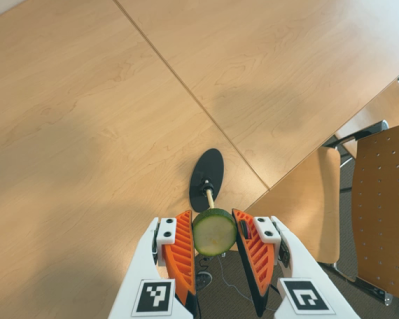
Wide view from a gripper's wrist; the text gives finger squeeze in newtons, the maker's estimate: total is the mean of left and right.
{"total": 8.5, "left": 8.7, "right": 8.2}